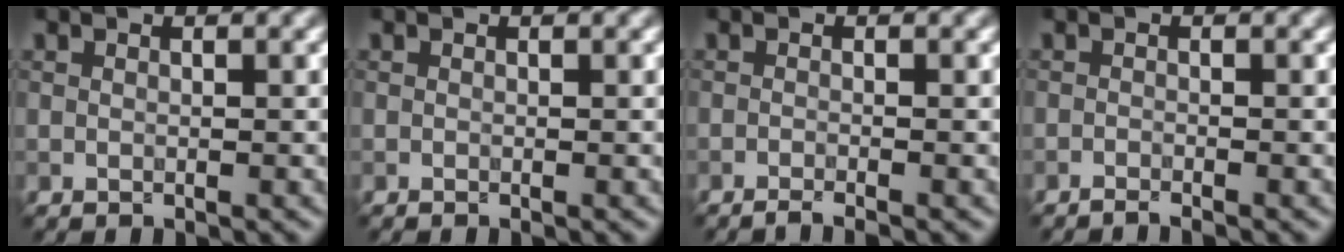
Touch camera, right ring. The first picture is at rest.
{"total": 0.0}
{"total": 1.8, "force": [-1.3, 0.3, 1.2], "torque": [-0.017, 0.002, -0.026]}
{"total": 1.4, "force": [-1.2, 0.1, 0.7], "torque": [-0.012, 0.001, -0.025]}